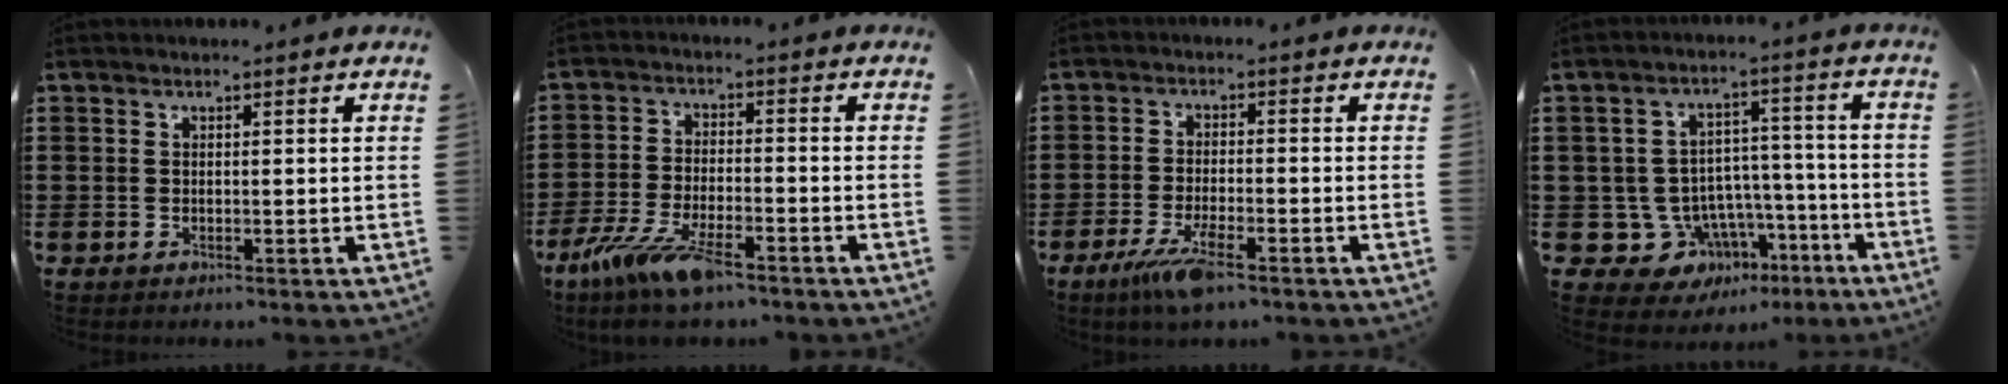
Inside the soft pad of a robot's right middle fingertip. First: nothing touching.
{"total": 9.2, "force": [-6.7, 1.5, 6.1], "torque": [-0.137, -0.010, -0.129]}
{"total": 5.9, "force": [-3.7, 0.8, 4.5], "torque": [-0.097, -0.017, -0.068]}
{"total": 7.9, "force": [-4.0, 6.7, 1.2], "torque": [-0.045, 0.020, -0.063]}